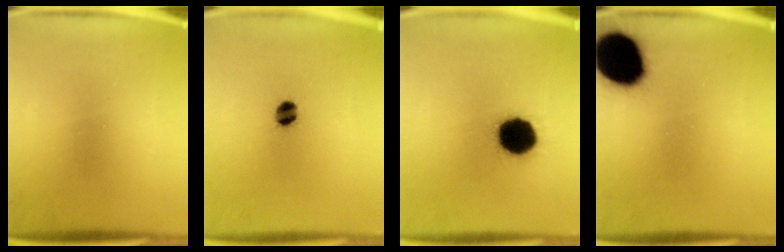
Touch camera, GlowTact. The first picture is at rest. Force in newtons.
{"total": 4.4}
{"total": 16.0}
{"total": 19.9}